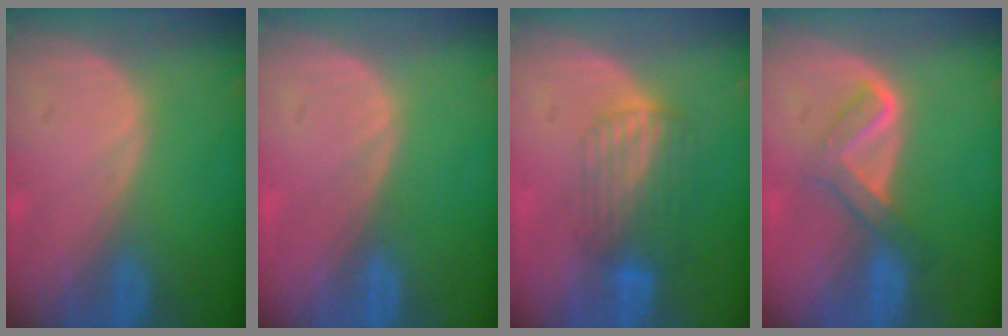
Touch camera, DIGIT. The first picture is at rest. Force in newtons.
{"total": 0.0}
{"total": 7.1, "press": 6.0, "slide": 3.9}
{"total": 4.6, "press": 4.5, "slide": 0.6}